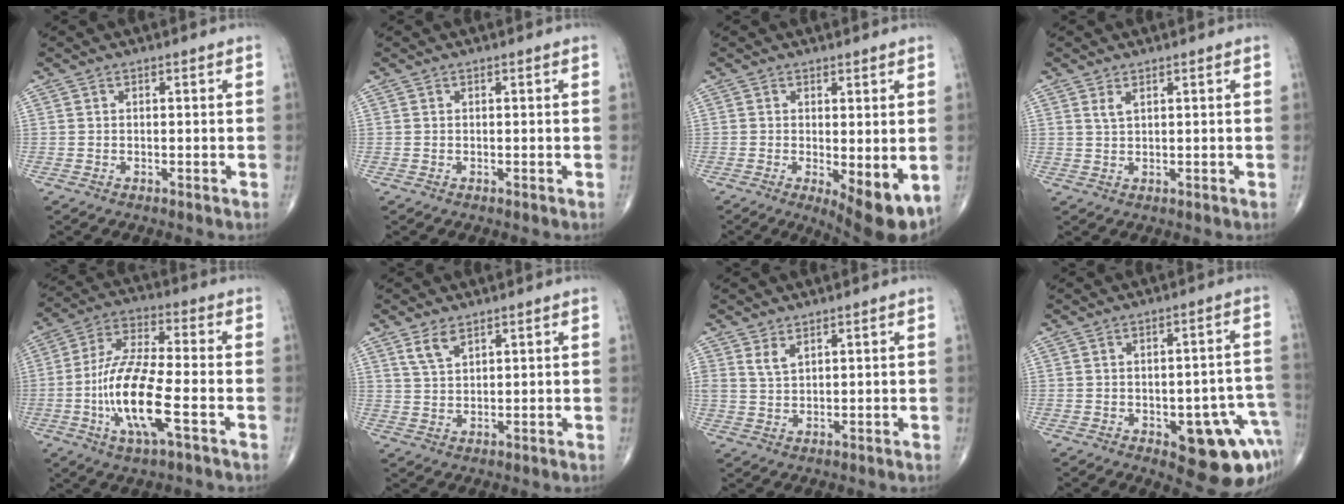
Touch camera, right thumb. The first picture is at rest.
{"total": 0.0}
{"total": 8.4, "force": [-1.8, 2.8, 7.7], "torque": [-0.101, -0.023, -0.021]}
{"total": 1.7, "force": [1.0, 0.6, 1.2], "torque": [-0.027, -0.002, 0.025]}
{"total": 15.1, "force": [-4.5, 4.1, 13.8], "torque": [-0.284, 0.021, -0.086]}
{"total": 3.8, "force": [2.5, 1.7, 2.4], "torque": [-0.043, -0.010, 0.055]}
{"total": 2.7, "force": [1.8, 1.2, 1.6], "torque": [-0.029, -0.011, 0.043]}
{"total": 15.0, "force": [-5.8, 6.7, 12.1], "torque": [-0.090, 0.036, -0.053]}